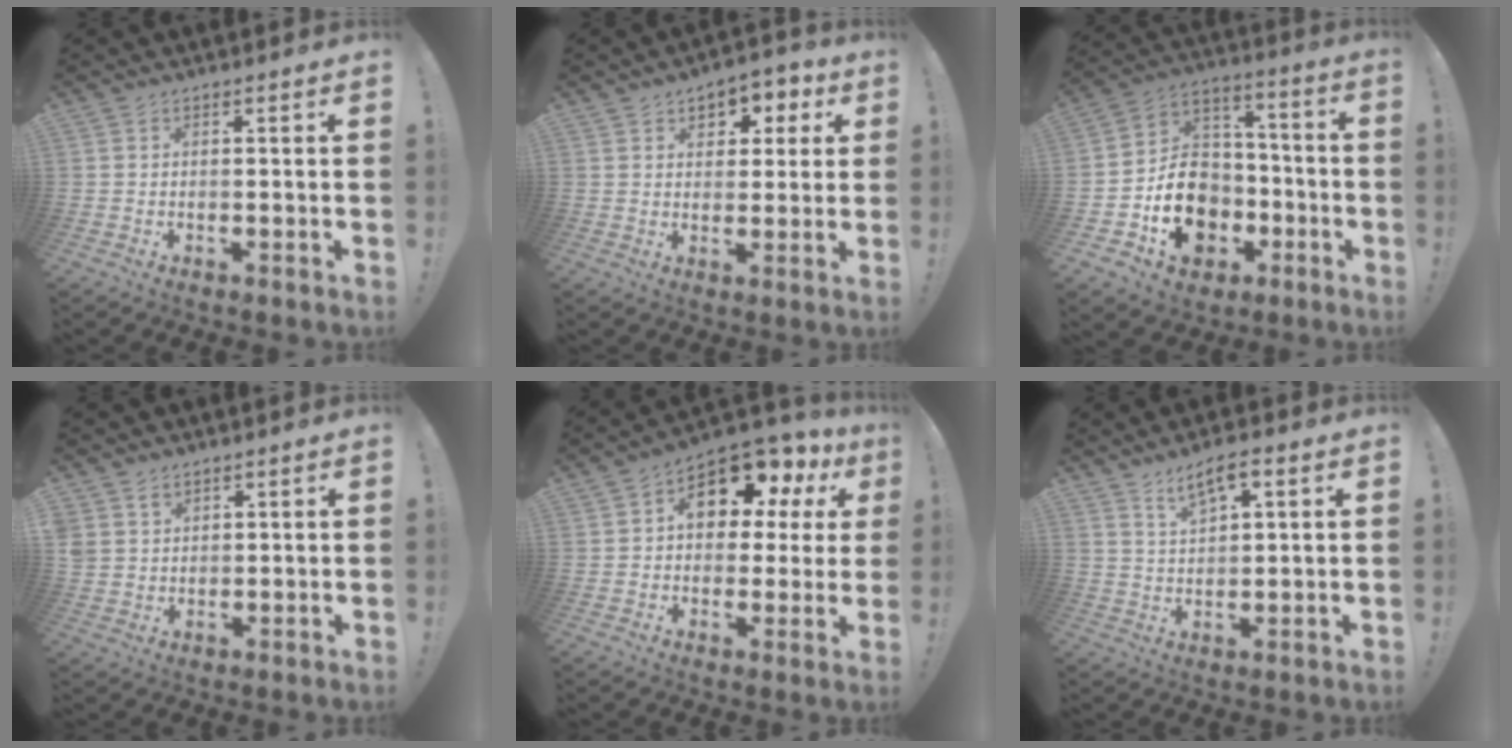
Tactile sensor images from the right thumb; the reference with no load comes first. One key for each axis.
{"total": 6.1, "fx": 2.2, "fy": 5.1, "fz": 2.6, "tx": -0.022, "ty": -0.011, "tz": 0.038}
{"total": 17.0, "fx": -6.4, "fy": 13.5, "fz": 8.2, "tx": -0.123, "ty": 0.040, "tz": -0.100}
{"total": 3.8, "fx": 2.6, "fy": 2.7, "fz": 0.5, "tx": -0.004, "ty": -0.016, "tz": 0.050}
{"total": 13.2, "fx": 6.3, "fy": 7.8, "fz": 8.6, "tx": -0.124, "ty": -0.042, "tz": 0.105}
{"total": 6.6, "fx": 4.0, "fy": 2.5, "fz": 4.6, "tx": -0.074, "ty": -0.016, "tz": 0.069}